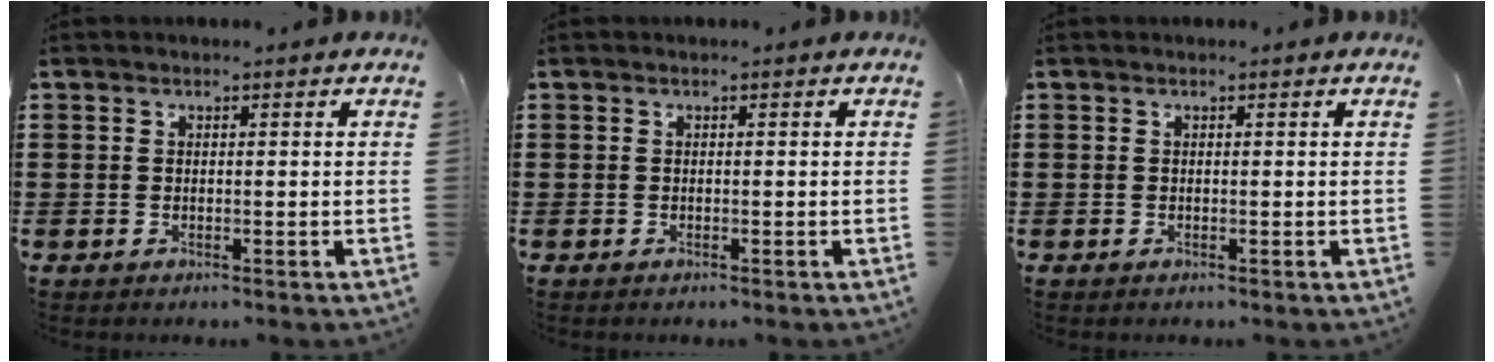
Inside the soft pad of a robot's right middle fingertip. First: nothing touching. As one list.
[{"total": 0.0}, {"total": 0.0}]